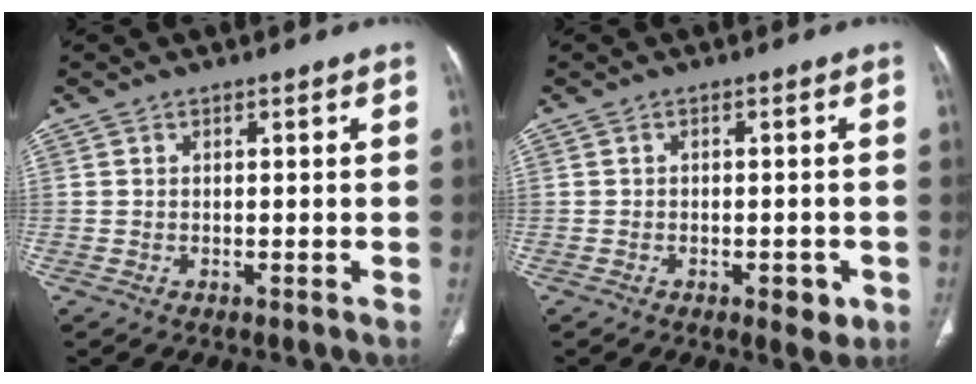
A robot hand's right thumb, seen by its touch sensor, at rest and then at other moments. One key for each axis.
{"total": 3.5, "fx": -1.5, "fy": 1.8, "fz": 2.6, "tx": -0.018, "ty": 0.001, "tz": -0.016}